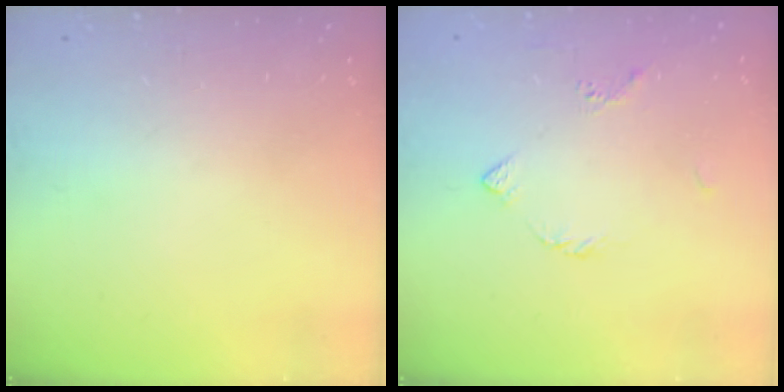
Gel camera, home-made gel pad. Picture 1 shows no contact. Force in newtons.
{"total": 3.7, "press": 3.7, "slide": 0.7}